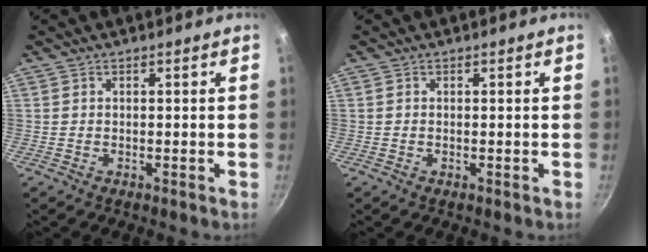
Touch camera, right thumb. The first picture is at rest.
{"total": 0.0}